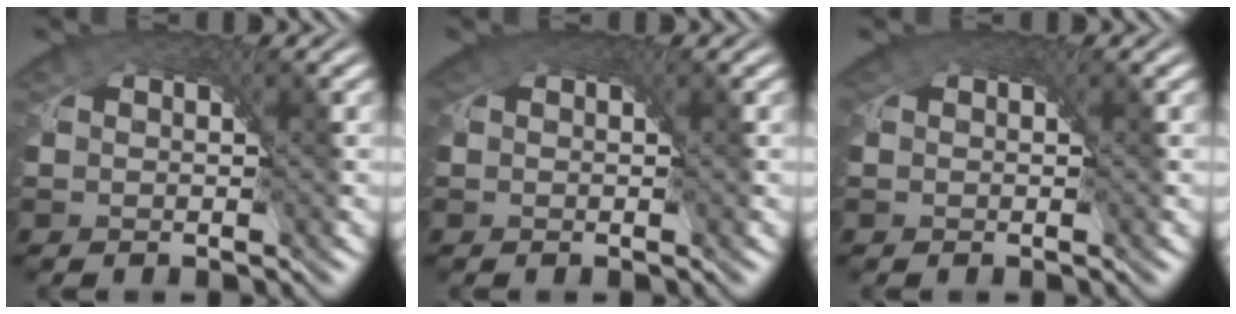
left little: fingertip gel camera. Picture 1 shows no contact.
{"total": 1.8, "force": [0.6, 1.5, 0.8], "torque": [-0.020, 0.000, 0.006]}
{"total": 1.2, "force": [0.3, 1.1, 0.4], "torque": [-0.010, -0.001, 0.001]}